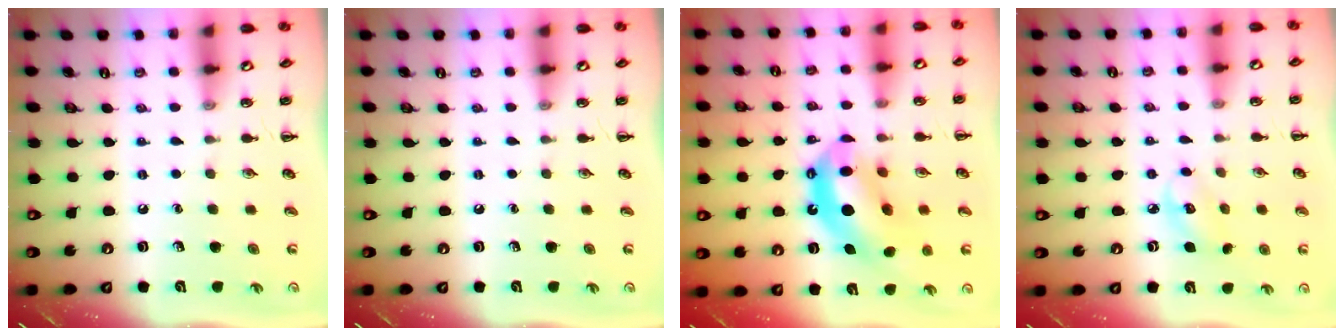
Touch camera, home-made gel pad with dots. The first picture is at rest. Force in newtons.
{"total": 0.0}
{"total": 13.6, "press": 13.1, "slide": 3.8}
{"total": 5.3, "press": 5.2, "slide": 0.9}